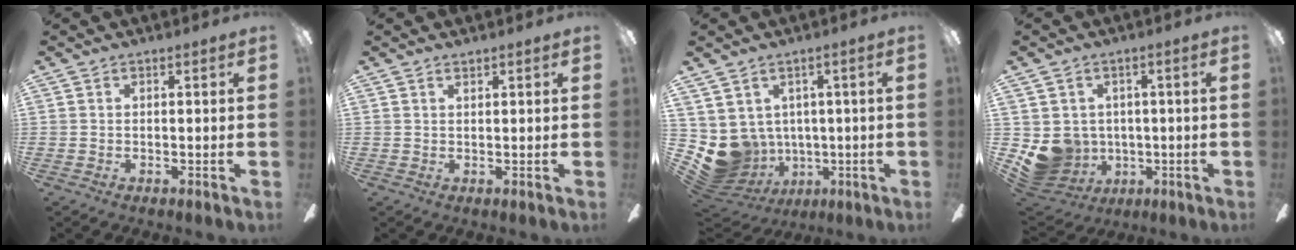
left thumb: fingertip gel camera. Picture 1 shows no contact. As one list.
[{"total": 0.8, "force": [0.7, 0.2, 0.3], "torque": [-0.006, 0.001, 0.014]}, {"total": 8.6, "force": [-0.4, 8.1, 2.7], "torque": [-0.096, -0.014, 0.005]}, {"total": 8.4, "force": [-0.8, 8.1, 2.2], "torque": [-0.088, -0.004, -0.008]}]